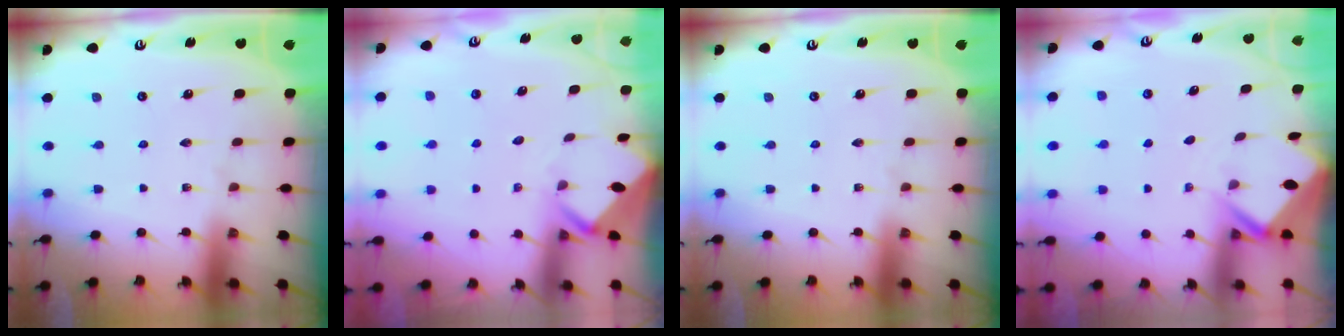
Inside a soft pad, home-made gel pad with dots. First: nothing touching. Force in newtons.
{"total": 3.1, "press": 3.1, "slide": 0.1}
{"total": 0.0}
{"total": 2.4, "press": 2.4, "slide": 0.1}